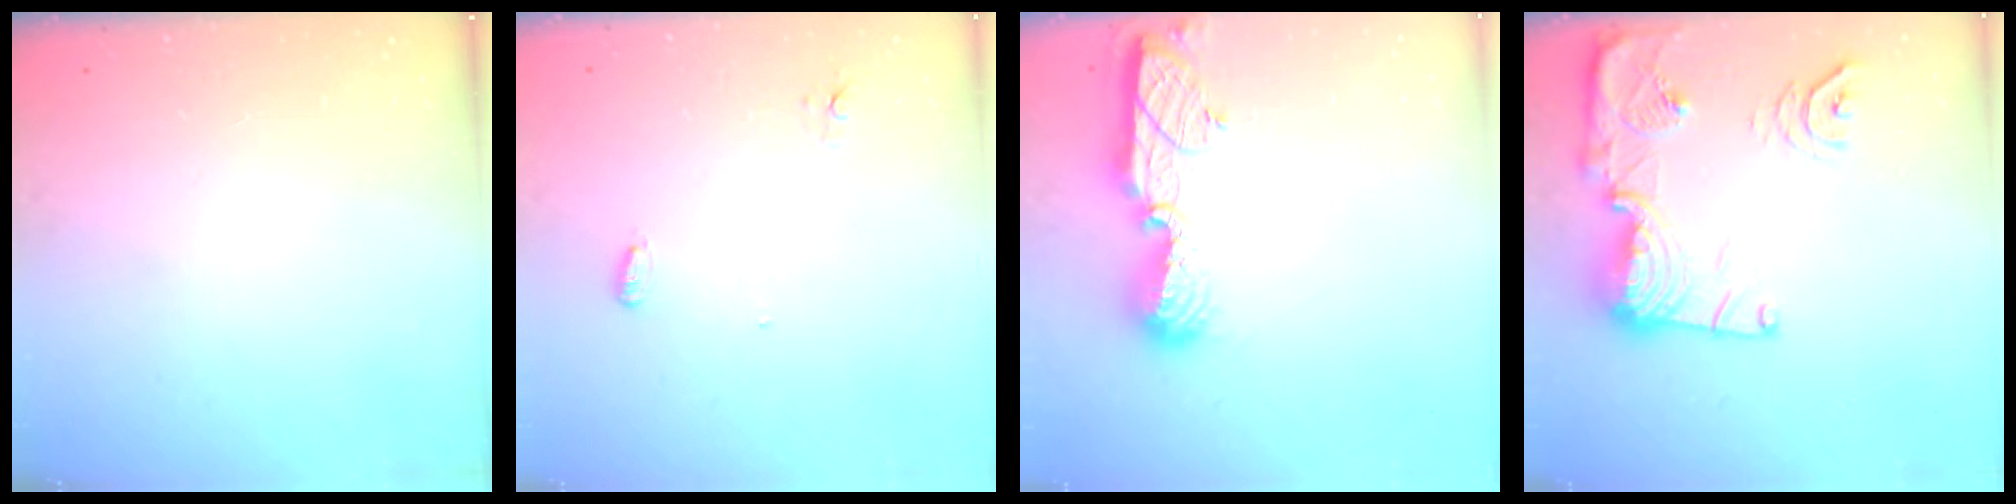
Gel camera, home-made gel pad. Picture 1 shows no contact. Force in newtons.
{"total": 3.6, "press": 3.5, "slide": 0.9}
{"total": 10.0, "press": 10.0, "slide": 0.9}
{"total": 21.3, "press": 21.2, "slide": 1.9}